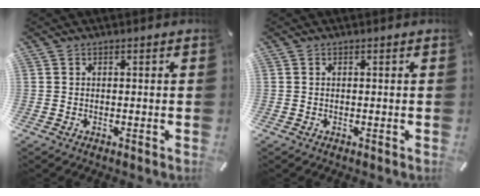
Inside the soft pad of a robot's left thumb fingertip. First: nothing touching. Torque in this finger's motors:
{"motor_torque": [-0.33, -0.24, 0.27, 0.13, 0.01]}